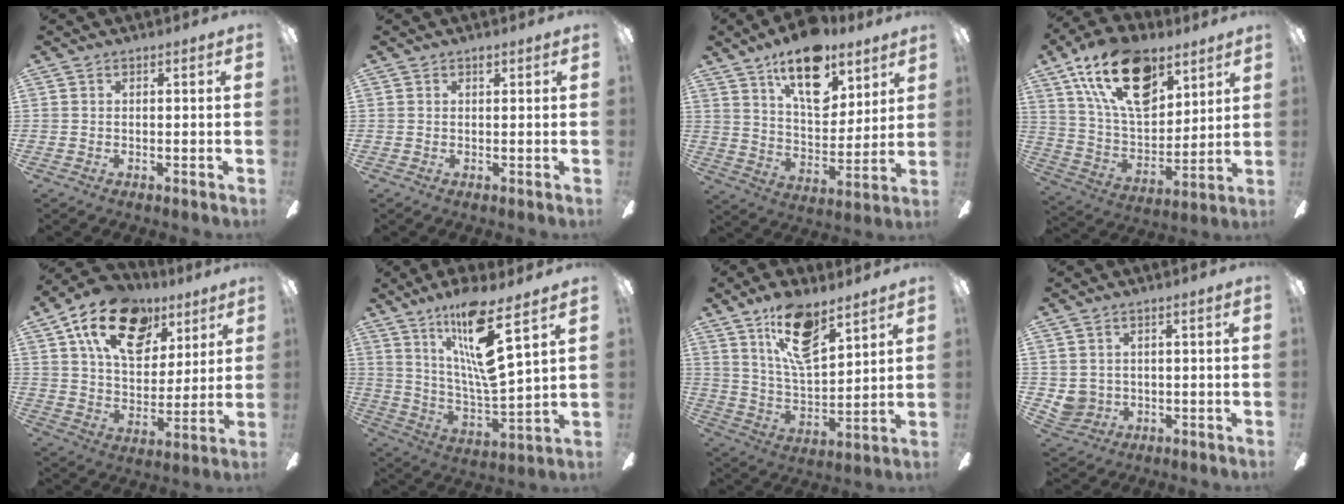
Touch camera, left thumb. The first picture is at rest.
{"total": 1.1, "force": [0.8, 0.5, 0.6], "torque": [-0.006, -0.001, 0.012]}
{"total": 18.2, "force": [11.9, 9.1, 10.3], "torque": [-0.156, -0.058, 0.208]}
{"total": 22.5, "force": [12.5, 12.0, 14.4], "torque": [-0.263, -0.054, 0.221]}
{"total": 20.2, "force": [10.6, 12.2, 12.1], "torque": [-0.195, -0.036, 0.187]}
{"total": 16.9, "force": [10.8, 2.5, 12.9], "torque": [-0.254, -0.052, 0.168]}
{"total": 15.8, "force": [10.3, 6.0, 10.4], "torque": [-0.182, -0.037, 0.177]}
{"total": 4.0, "force": [0.9, 3.8, 1.0], "torque": [-0.036, 0.003, 0.018]}